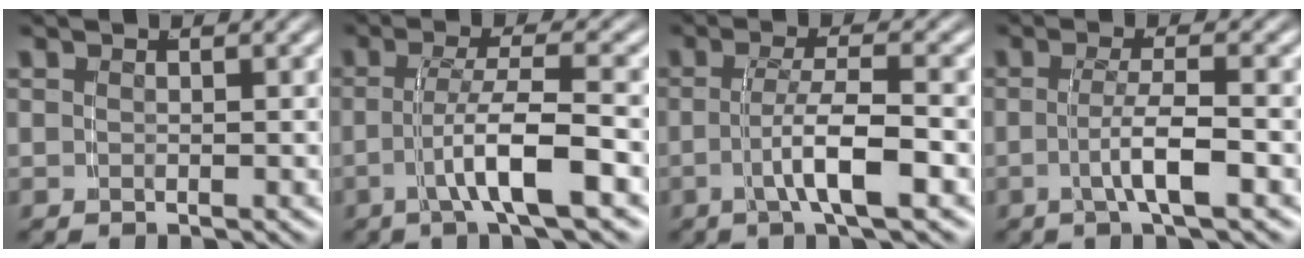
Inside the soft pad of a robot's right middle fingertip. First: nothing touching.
{"total": 4.9, "force": [-1.7, 0.2, 4.5], "torque": [-0.079, -0.002, -0.028]}
{"total": 4.2, "force": [-1.3, 0.1, 4.0], "torque": [-0.067, -0.002, -0.019]}
{"total": 3.3, "force": [-1.2, -0.3, 3.0], "torque": [-0.050, -0.003, -0.017]}